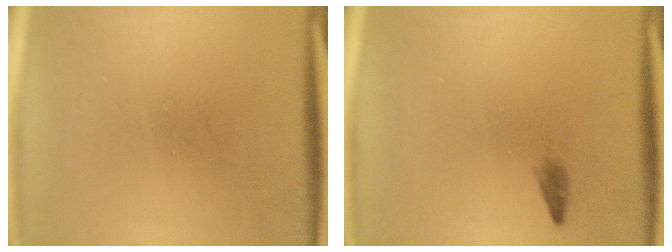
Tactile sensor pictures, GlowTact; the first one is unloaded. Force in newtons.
{"total": 0.8}